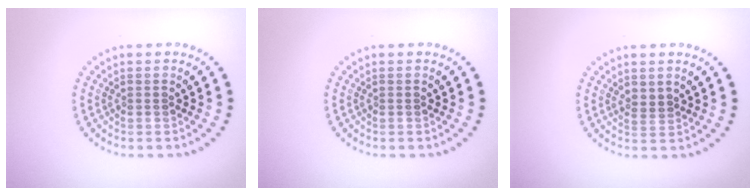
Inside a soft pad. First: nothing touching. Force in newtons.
{"total": 0.0}
{"total": 1.2, "press": 1.1, "slide": 0.5}